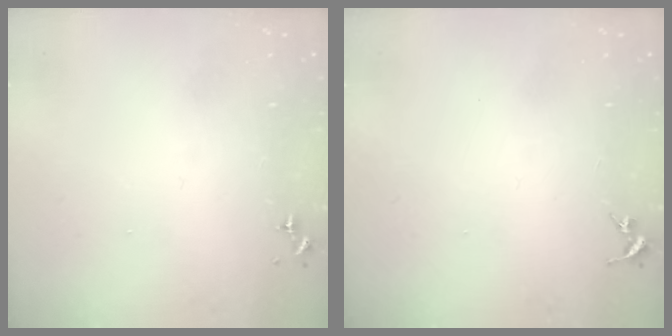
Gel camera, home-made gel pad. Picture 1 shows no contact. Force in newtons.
{"total": 0.0}